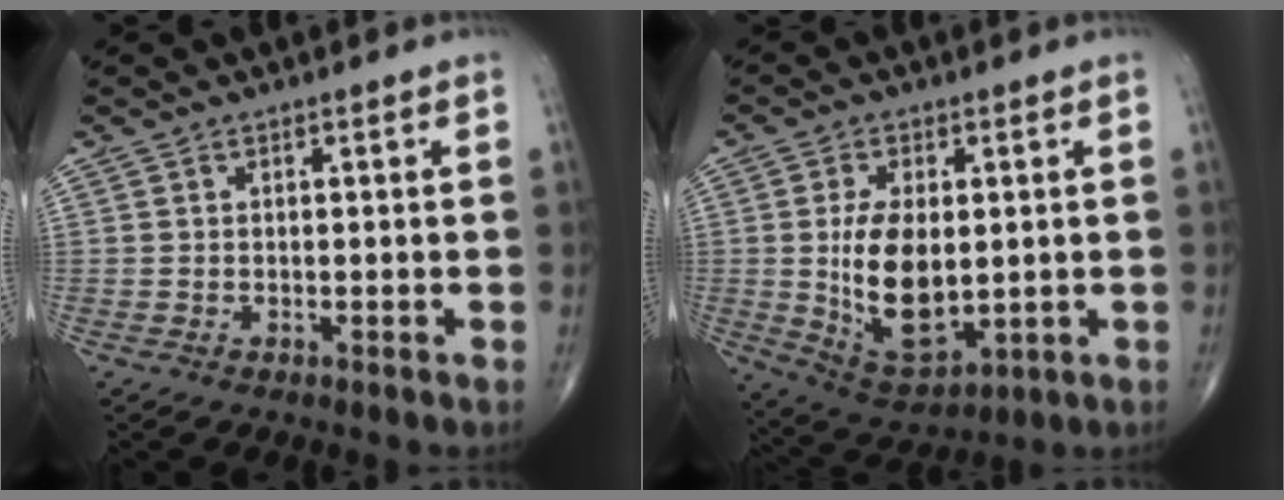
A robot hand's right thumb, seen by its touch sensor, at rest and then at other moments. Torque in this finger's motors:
{"motor_torque": [2.56, 2.45, 1.58, -0.34, 0.17]}